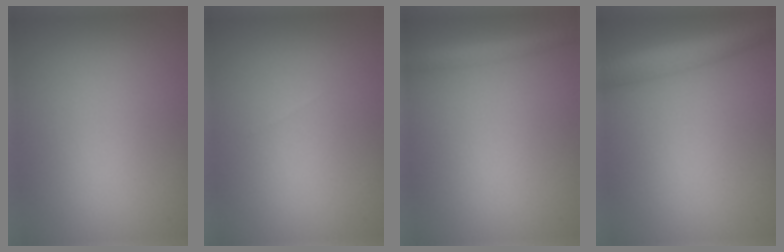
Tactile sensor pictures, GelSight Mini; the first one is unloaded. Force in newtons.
{"total": 0.0}
{"total": 2.9, "press": 2.9, "slide": 0.1}
{"total": 5.2, "press": 5.2, "slide": 0.2}